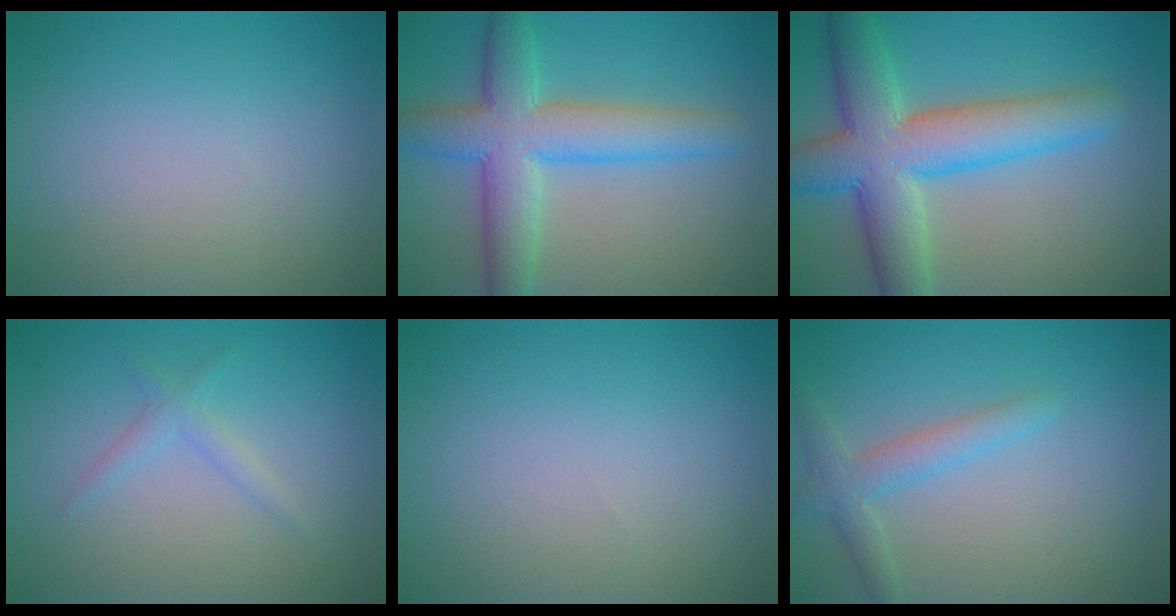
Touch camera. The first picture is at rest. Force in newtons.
{"total": 7.1, "press": 7.1, "slide": 0.3}
{"total": 8.9, "press": 8.9, "slide": 0.4}
{"total": 1.4, "press": 1.4, "slide": 0.0}
{"total": 0.0}
{"total": 2.5, "press": 2.5, "slide": 0.1}